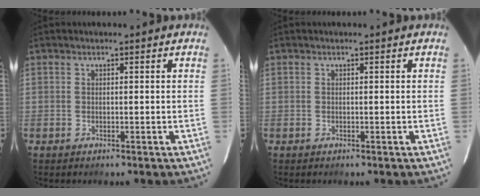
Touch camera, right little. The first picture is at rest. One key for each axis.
{"total": 0.0}